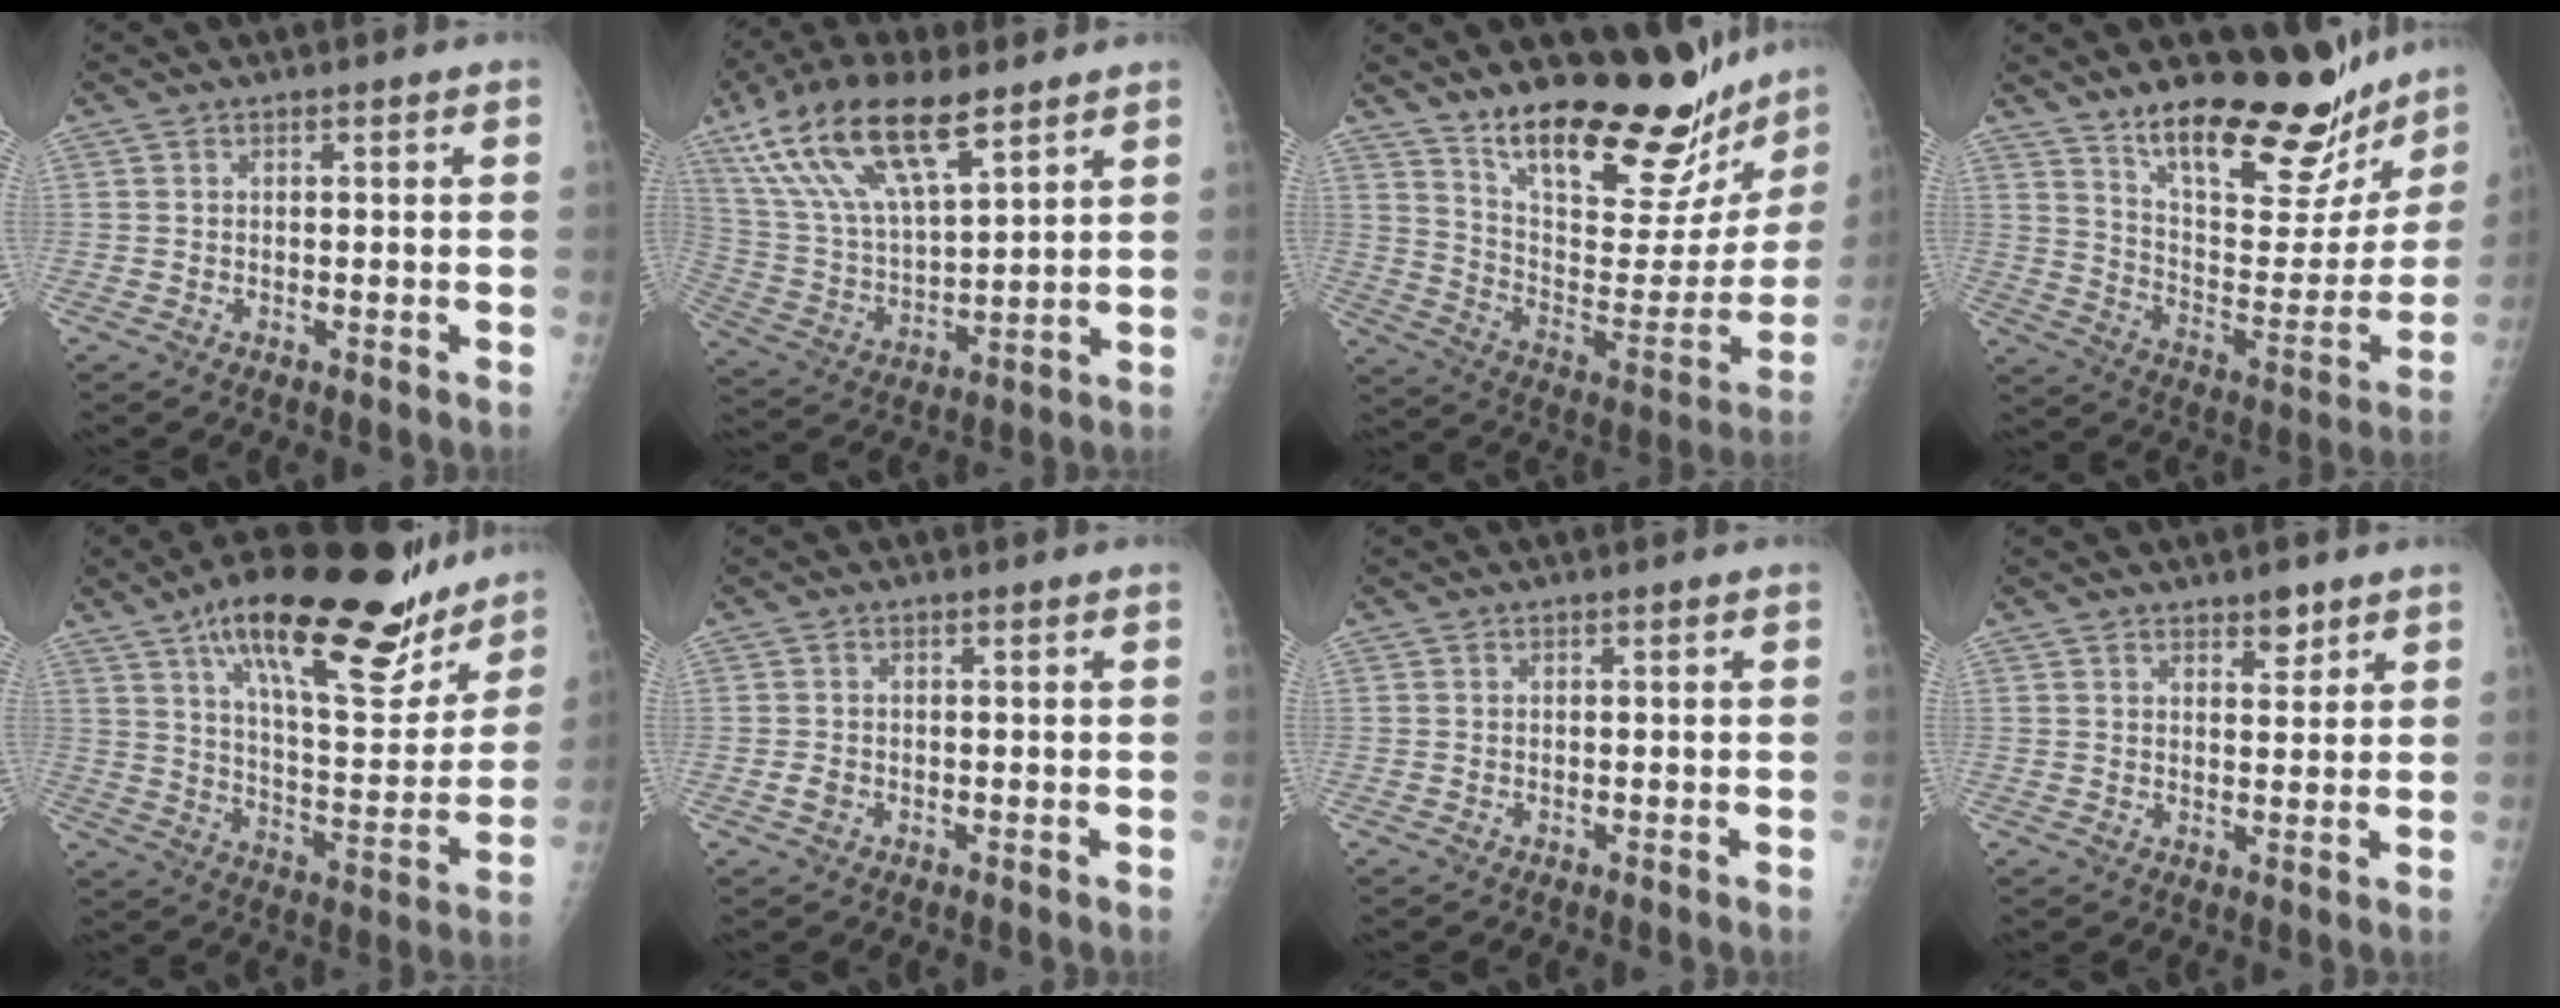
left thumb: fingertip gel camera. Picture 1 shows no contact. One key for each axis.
{"total": 19.5, "fx": 11.6, "fy": 7.1, "fz": 13.9, "tx": -0.254, "ty": -0.027, "tz": 0.227}
{"total": 26.4, "fx": 21.7, "fy": 7.5, "fz": 12.9, "tx": -0.152, "ty": -0.135, "tz": 0.321}
{"total": 24.1, "fx": 19.1, "fy": 7.8, "fz": 12.4, "tx": -0.131, "ty": -0.120, "tz": 0.286}
{"total": 27.7, "fx": 18.6, "fy": 9.1, "fz": 18.5, "tx": -0.239, "ty": -0.064, "tz": 0.289}
{"total": 1.5, "fx": -0.5, "fy": 1.2, "fz": 0.8, "tx": -0.013, "ty": 0.002, "tz": -0.008}
{"total": 0.0}
{"total": 3.4, "fx": 2.4, "fy": 1.6, "fz": 1.7, "tx": -0.009, "ty": -0.016, "tz": 0.037}